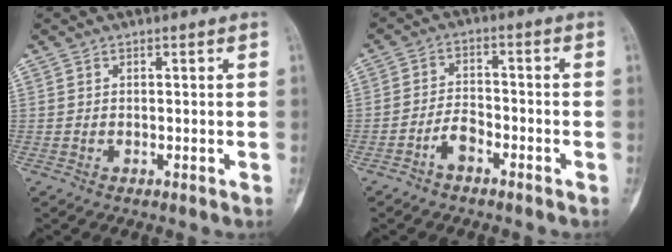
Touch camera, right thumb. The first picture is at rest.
{"total": 4.3, "force": [-2.8, 2.2, 2.5], "torque": [-0.041, 0.026, -0.054]}